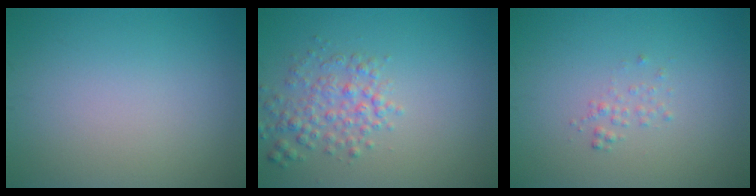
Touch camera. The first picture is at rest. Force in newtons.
{"total": 3.1, "press": 3.1, "slide": 0.2}
{"total": 0.9, "press": 0.9, "slide": 0.1}